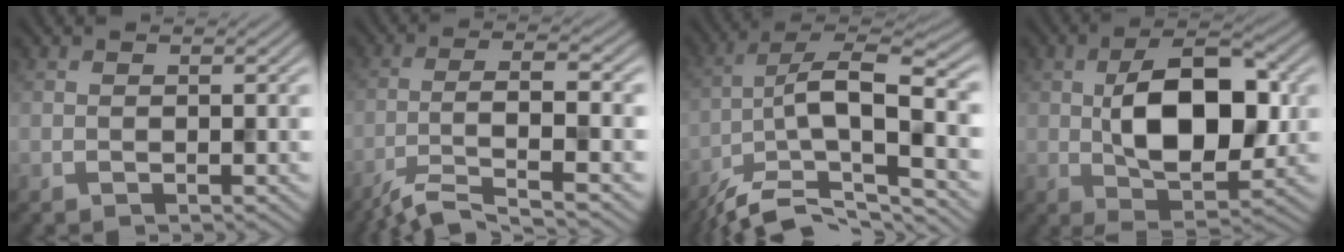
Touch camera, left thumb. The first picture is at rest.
{"total": 8.2, "force": [-5.7, 1.1, 5.8], "torque": [-0.088, 0.013, -0.110]}
{"total": 14.1, "force": [-7.8, 4.1, 11.1], "torque": [-0.206, -0.006, -0.136]}
{"total": 10.9, "force": [0.3, 5.6, 9.4], "torque": [-0.159, 0.005, 0.007]}